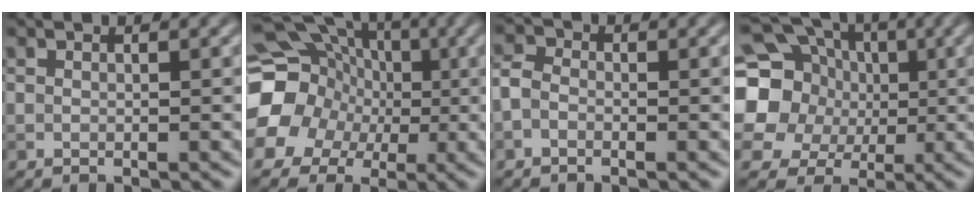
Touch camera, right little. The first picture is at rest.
{"total": 17.3, "force": [0.2, 16.3, 5.9], "torque": [-0.161, 0.015, -0.035]}
{"total": 1.9, "force": [-0.9, 1.3, 1.0], "torque": [-0.019, 0.008, -0.027]}
{"total": 18.1, "force": [3.2, 16.4, 6.9], "torque": [-0.171, 0.013, 0.024]}